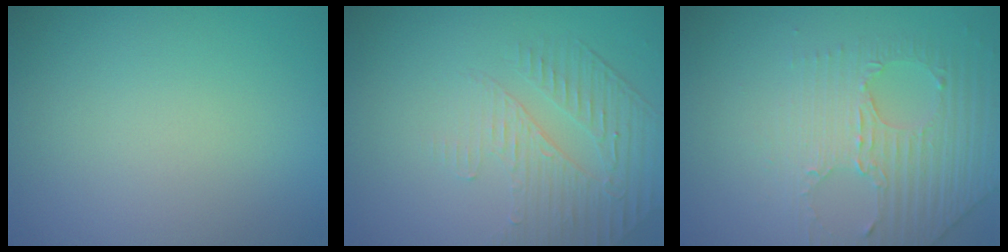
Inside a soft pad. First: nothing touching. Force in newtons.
{"total": 2.2, "press": 1.7, "slide": 1.4}
{"total": 4.4, "press": 3.1, "slide": 3.1}